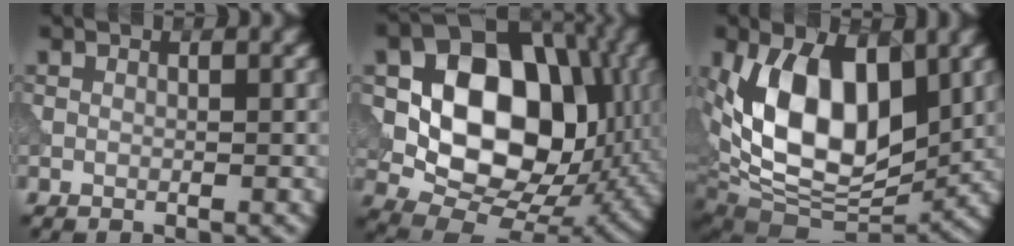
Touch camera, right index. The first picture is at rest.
{"total": 15.2, "force": [2.0, 10.5, 10.7], "torque": [-0.161, 0.010, 0.030]}
{"total": 11.5, "force": [2.2, 6.5, 9.2], "torque": [-0.156, -0.012, 0.032]}